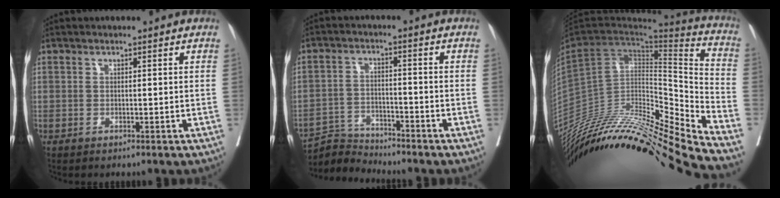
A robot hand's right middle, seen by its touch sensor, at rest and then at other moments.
{"total": 5.2, "force": [-5.0, 0.0, -1.2], "torque": [0.019, 0.000, -0.092]}
{"total": 31.6, "force": [-27.3, 0.8, 16.0], "torque": [-0.231, -0.036, -0.440]}